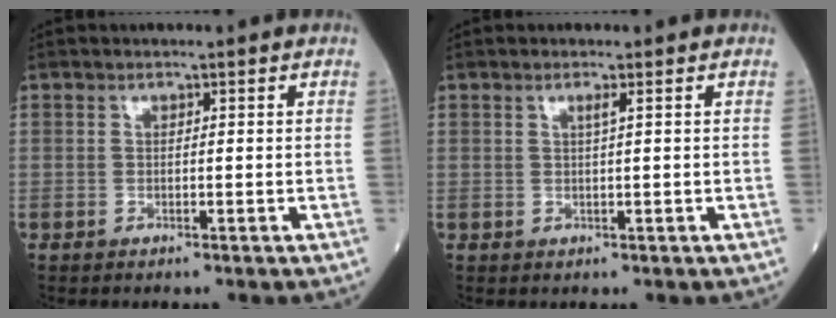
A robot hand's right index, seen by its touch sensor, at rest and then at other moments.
{"total": 1.0, "force": [0.4, -0.3, 0.9], "torque": [-0.021, -0.002, 0.009]}